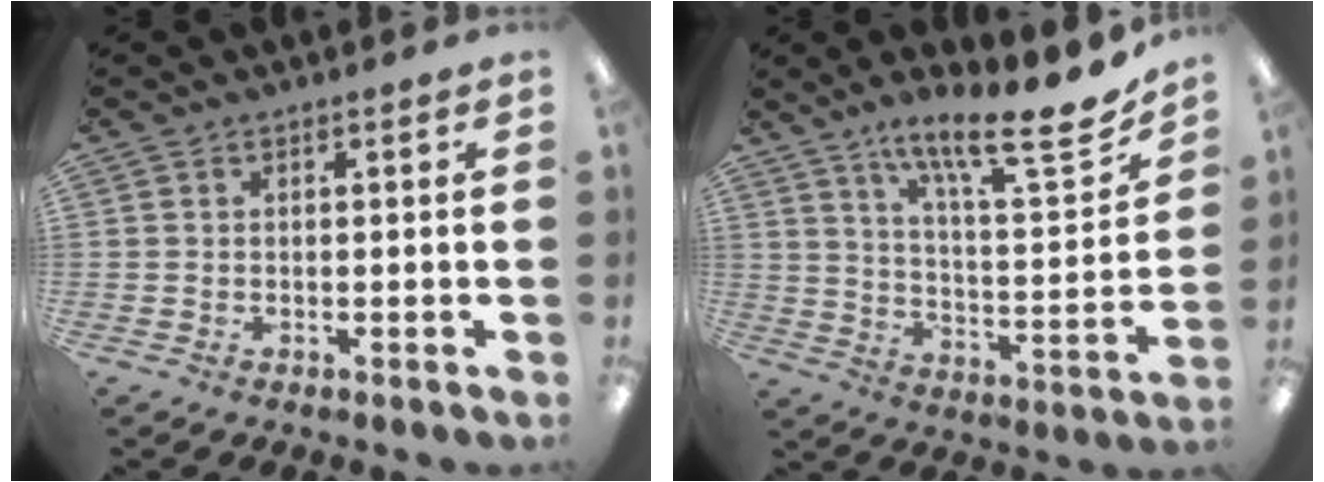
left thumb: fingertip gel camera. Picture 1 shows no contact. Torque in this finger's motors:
{"motor_torque": [0.31, 0.19, 1.42, -1.35, 0.24]}